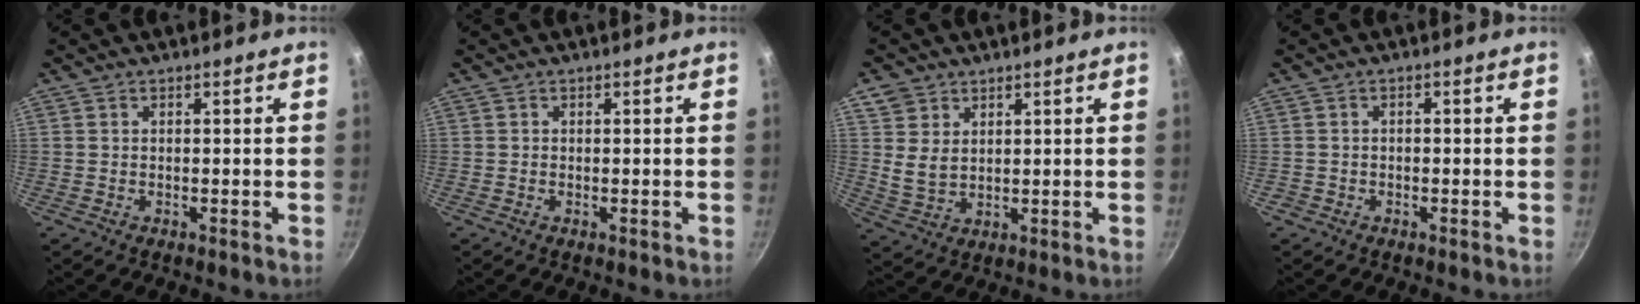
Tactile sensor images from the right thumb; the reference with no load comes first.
{"total": 0.0}
{"total": 5.8, "force": [2.5, 4.5, 2.7], "torque": [-0.037, -0.017, 0.051]}
{"total": 1.2, "force": [-0.7, 0.9, 0.2], "torque": [-0.004, 0.004, -0.009]}